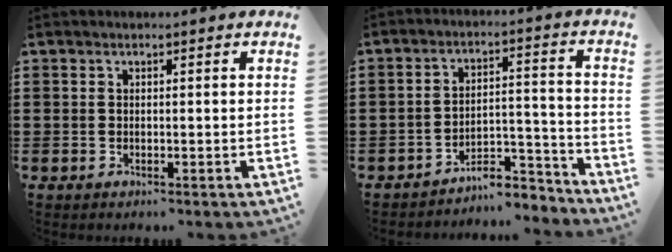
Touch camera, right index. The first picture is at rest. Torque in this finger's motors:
{"motor_torque": [0.61, 1.54, -0.67, -0.21]}